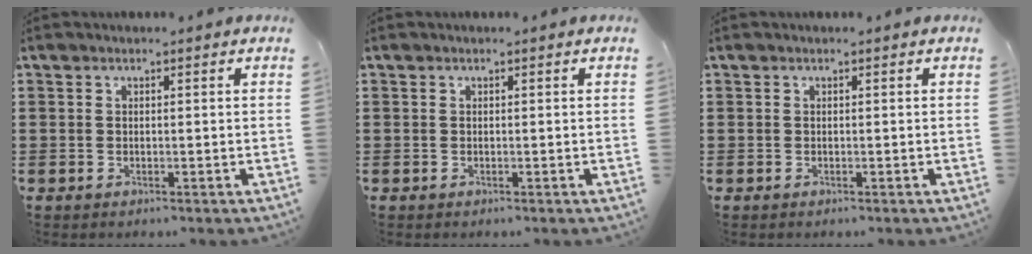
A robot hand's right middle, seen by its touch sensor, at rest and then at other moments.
{"total": 0.0}
{"total": 0.0}